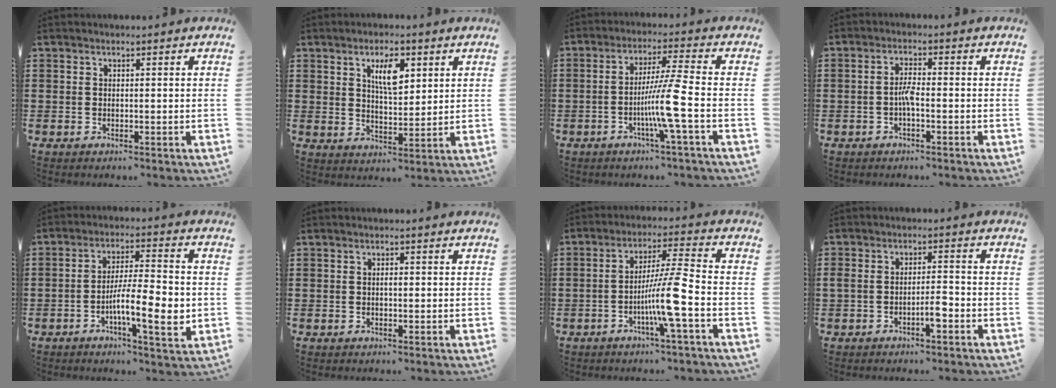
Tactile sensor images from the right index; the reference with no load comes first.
{"total": 5.8, "force": [2.7, 2.4, 4.5], "torque": [-0.081, 0.003, 0.041]}
{"total": 8.1, "force": [-2.7, -1.1, 7.5], "torque": [-0.142, -0.015, -0.057]}
{"total": 2.7, "force": [-0.9, 0.4, 2.6], "torque": [-0.056, 0.000, -0.020]}
{"total": 10.4, "force": [-2.4, 2.4, 9.8], "torque": [-0.167, -0.004, -0.043]}
{"total": 0.9, "force": [0.0, 0.3, 0.8], "torque": [-0.016, 0.000, -0.001]}
{"total": 9.0, "force": [-3.4, -0.4, 8.3], "torque": [-0.153, -0.005, -0.068]}
{"total": 3.6, "force": [-1.9, 1.0, 2.9], "torque": [-0.051, 0.007, -0.035]}